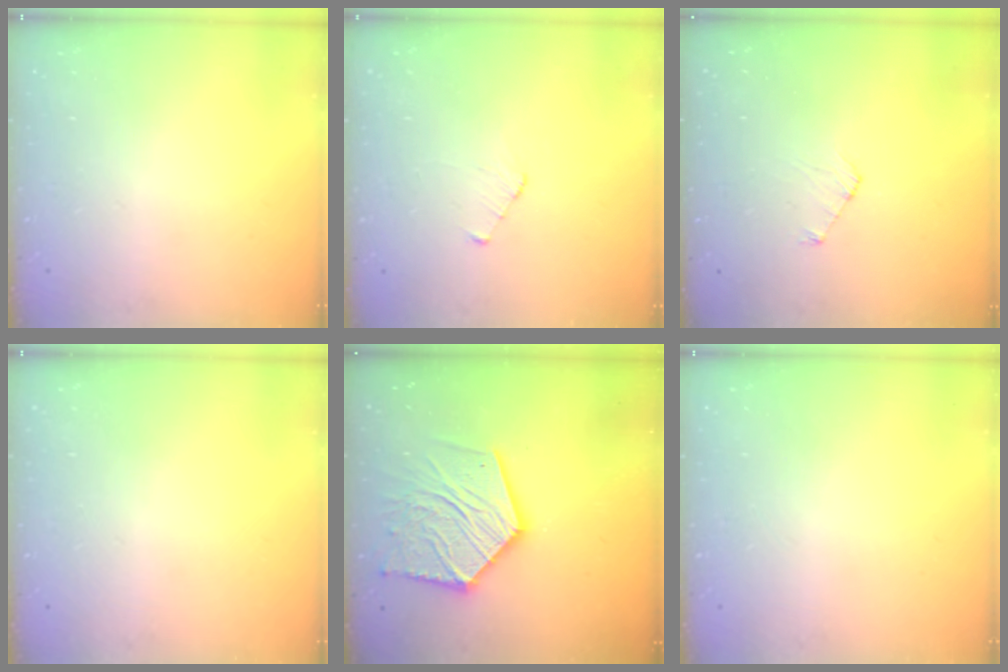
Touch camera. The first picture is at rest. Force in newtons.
{"total": 4.0, "press": 4.0, "slide": 0.4}
{"total": 3.7, "press": 3.6, "slide": 0.3}
{"total": 0.0}
{"total": 18.9, "press": 18.8, "slide": 1.9}
{"total": 0.0}